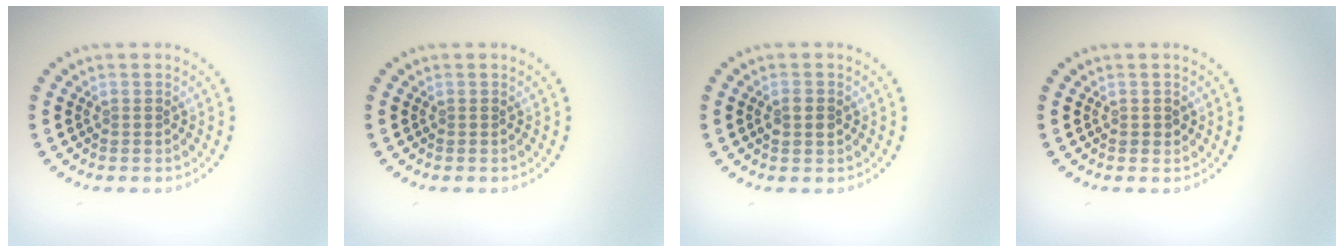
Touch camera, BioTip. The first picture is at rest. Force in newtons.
{"total": 0.0}
{"total": 1.5, "press": 1.4, "slide": 0.1}
{"total": 0.8, "press": 0.8, "slide": 0.2}